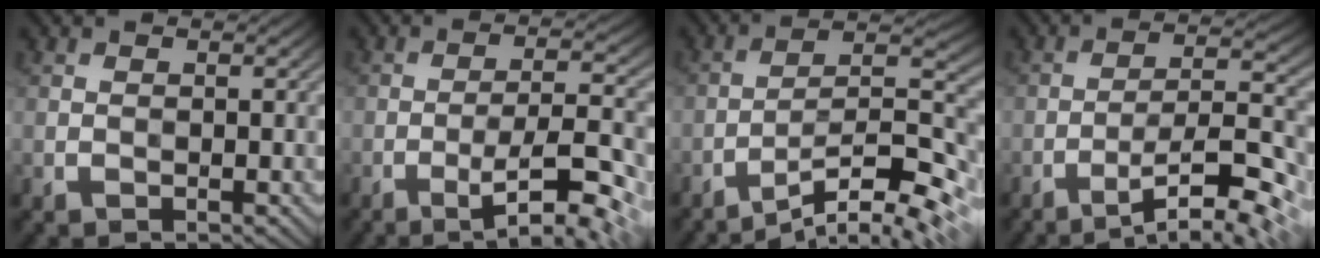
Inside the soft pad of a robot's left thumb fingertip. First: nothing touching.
{"total": 8.5, "force": [-4.4, 1.7, 7.1], "torque": [-0.123, 0.005, -0.067]}
{"total": 12.4, "force": [-8.6, 2.0, 8.6], "torque": [-0.135, 0.008, -0.142]}
{"total": 11.0, "force": [-7.1, 2.1, 8.0], "torque": [-0.138, 0.009, -0.111]}